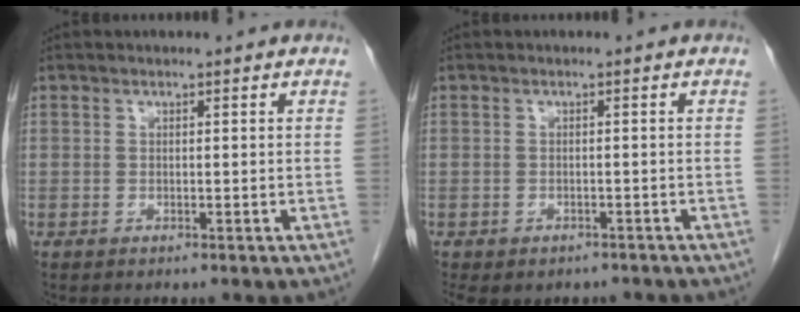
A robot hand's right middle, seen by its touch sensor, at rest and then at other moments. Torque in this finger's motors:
{"motor_torque": [1.10, -1.03, 0.15, 0.09]}